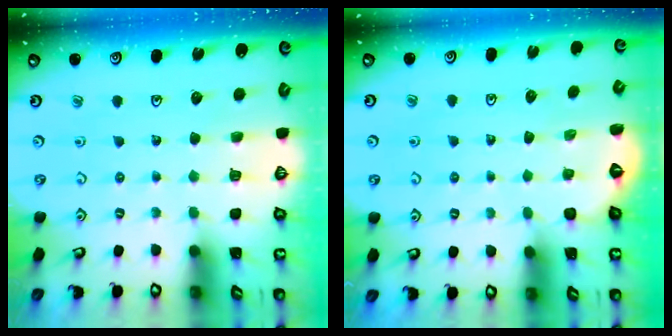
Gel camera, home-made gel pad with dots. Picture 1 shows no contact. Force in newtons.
{"total": 2.1, "press": 1.0, "slide": 1.8}